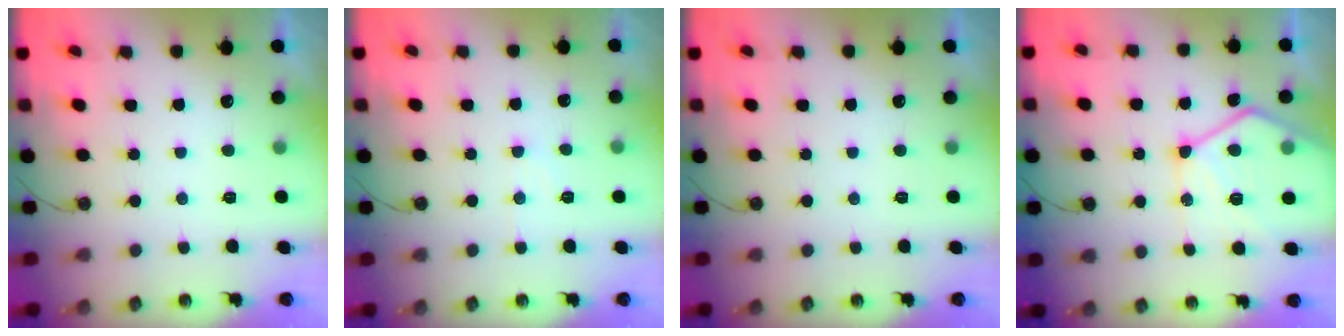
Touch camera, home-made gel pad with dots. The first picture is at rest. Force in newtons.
{"total": 5.5, "press": 5.5, "slide": 0.8}
{"total": 0.0}
{"total": 16.5, "press": 16.4, "slide": 1.4}